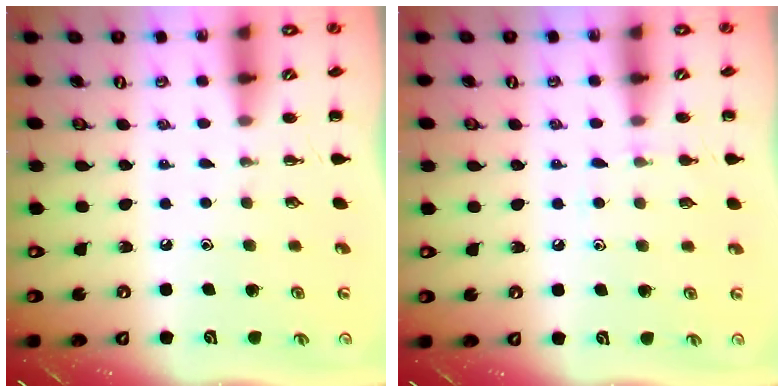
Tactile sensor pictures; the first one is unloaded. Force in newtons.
{"total": 5.5, "press": 5.2, "slide": 1.6}